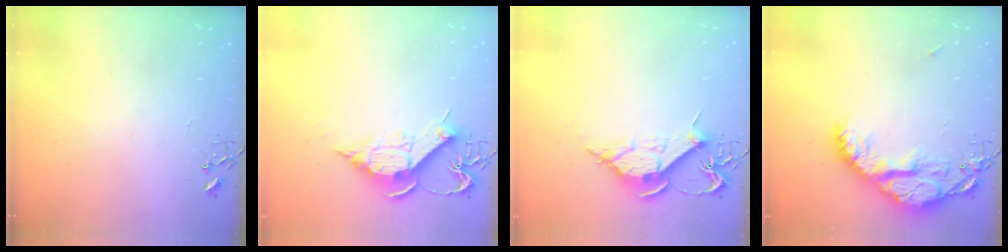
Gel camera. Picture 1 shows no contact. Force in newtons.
{"total": 11.6, "press": 11.6, "slide": 0.2}
{"total": 10.4, "press": 10.3, "slide": 1.1}
{"total": 20.6, "press": 20.5, "slide": 1.5}